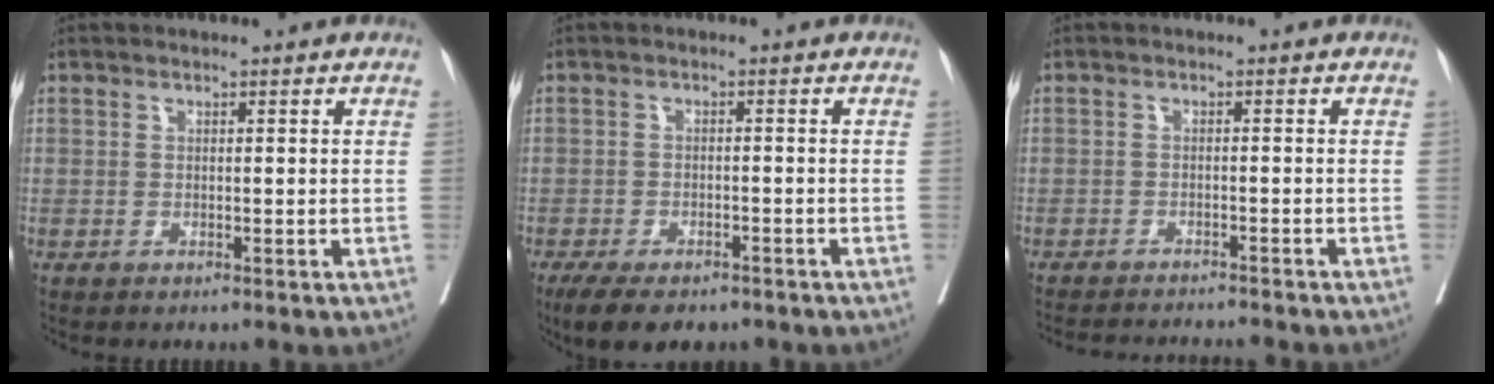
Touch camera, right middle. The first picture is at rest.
{"total": 8.5, "force": [-6.4, 3.4, 4.4], "torque": [-0.061, -0.005, -0.093]}
{"total": 8.3, "force": [-8.0, -0.2, 2.0], "torque": [-0.018, -0.007, -0.110]}